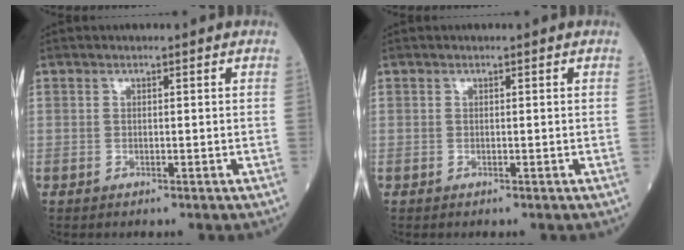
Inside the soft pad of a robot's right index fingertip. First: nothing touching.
{"total": 0.0}